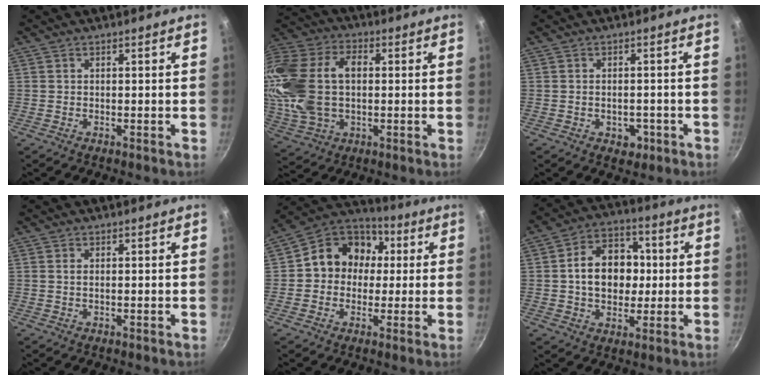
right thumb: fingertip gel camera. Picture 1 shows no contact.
{"total": 21.8, "force": [1.6, 14.5, 16.2], "torque": [-0.331, 0.027, 0.031]}
{"total": 3.5, "force": [-1.3, 2.4, 2.1], "torque": [-0.020, 0.009, -0.010]}
{"total": 0.7, "force": [0.2, 0.3, 0.7], "torque": [-0.014, 0.001, 0.002]}
{"total": 13.4, "force": [1.2, 11.7, 6.5], "torque": [-0.059, 0.034, -0.002]}
{"total": 13.9, "force": [0.8, 10.5, 9.0], "torque": [-0.103, 0.022, 0.005]}